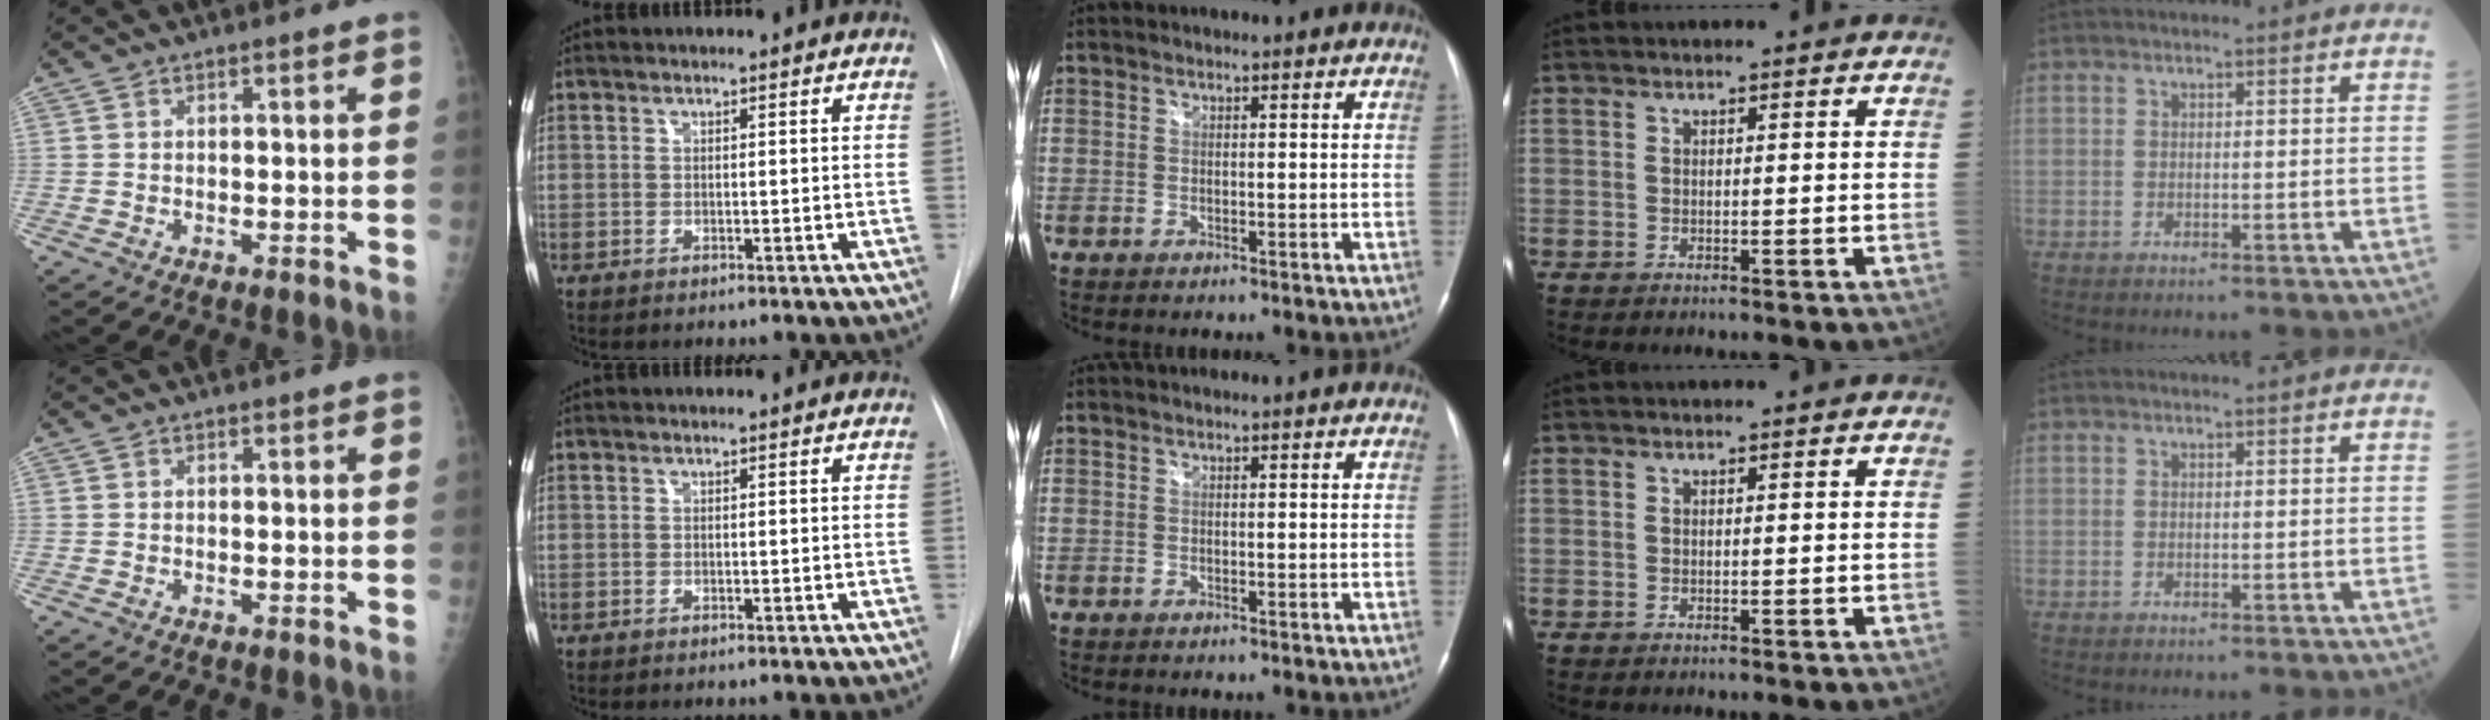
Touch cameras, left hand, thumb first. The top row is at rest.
{}